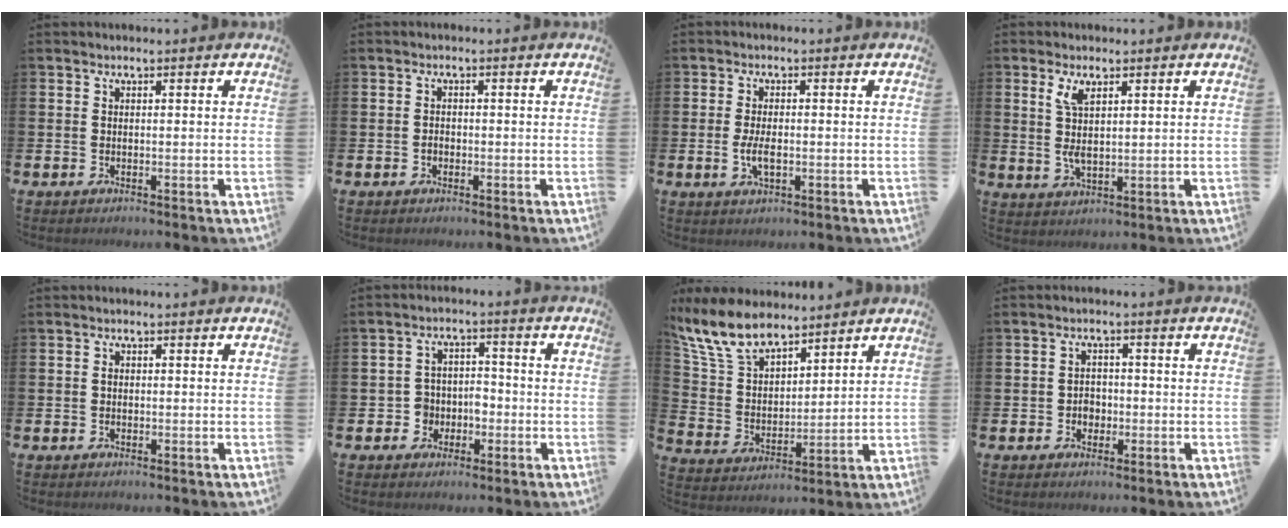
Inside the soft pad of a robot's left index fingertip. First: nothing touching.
{"total": 1.0, "force": [-0.4, 0.7, 0.5], "torque": [-0.005, 0.000, -0.009]}
{"total": 3.3, "force": [-0.4, 1.5, 2.9], "torque": [-0.041, -0.003, -0.010]}
{"total": 4.6, "force": [2.3, 1.7, 3.5], "torque": [-0.064, -0.007, 0.038]}
{"total": 0.8, "force": [-0.1, 0.7, 0.5], "torque": [-0.007, 0.004, -0.004]}
{"total": 3.6, "force": [-1.6, 3.2, 0.5], "torque": [-0.031, 0.008, -0.037]}
{"total": 9.4, "force": [8.0, 3.7, 3.2], "torque": [-0.106, -0.028, 0.152]}
{"total": 2.2, "force": [-0.8, 1.9, 0.7], "torque": [-0.009, 0.002, -0.022]}